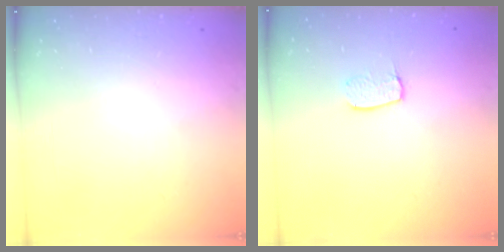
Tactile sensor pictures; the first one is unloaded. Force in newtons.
{"total": 6.0, "press": 6.0, "slide": 0.5}